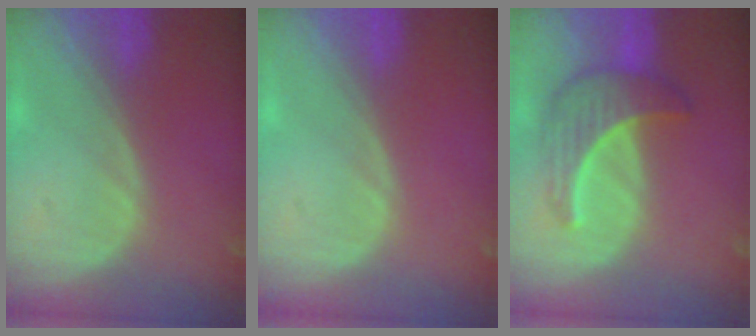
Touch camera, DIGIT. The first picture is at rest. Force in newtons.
{"total": 0.0}
{"total": 6.6, "press": 6.5, "slide": 0.9}